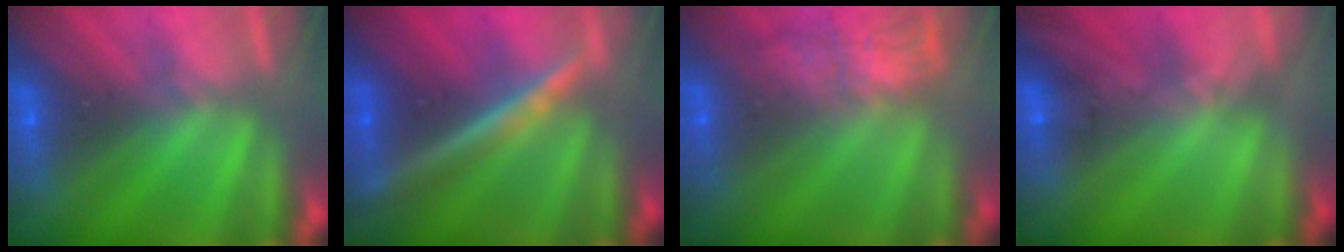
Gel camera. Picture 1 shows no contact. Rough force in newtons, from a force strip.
{"total": 4.9}
{"total": 4.9}
{"total": 1.6}